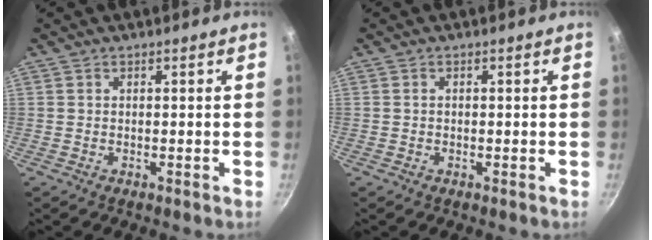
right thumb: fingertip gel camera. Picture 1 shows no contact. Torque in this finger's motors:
{"motor_torque": [-0.35, 0.37, -0.04, 0.63, -0.02]}